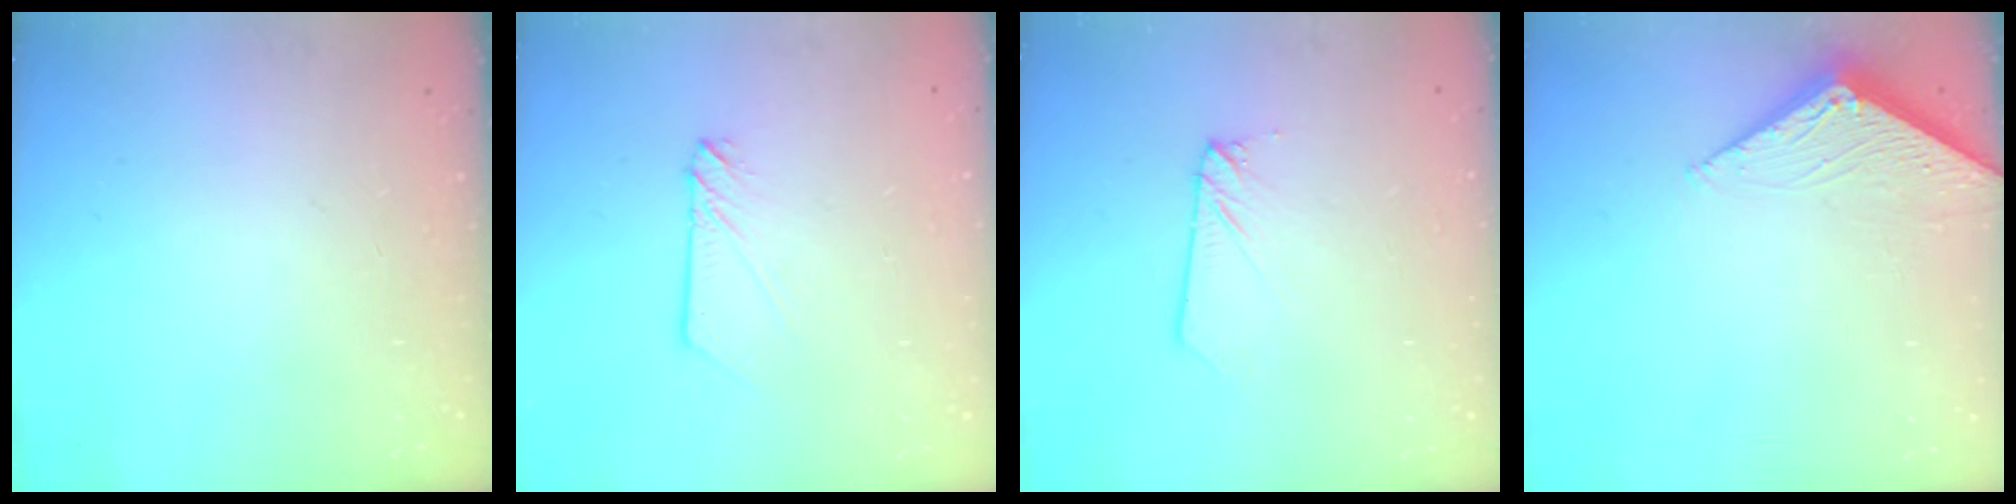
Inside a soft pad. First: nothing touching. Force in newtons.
{"total": 2.9, "press": 2.9, "slide": 0.4}
{"total": 2.3, "press": 2.3, "slide": 0.1}
{"total": 2.8, "press": 2.8, "slide": 0.3}